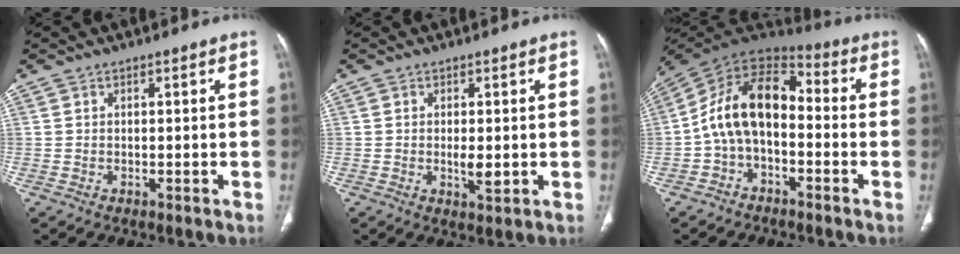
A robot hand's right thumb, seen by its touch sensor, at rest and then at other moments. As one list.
[{"total": 3.1, "force": [-0.2, 1.2, 2.9], "torque": [-0.051, -0.007, -0.004]}, {"total": 13.7, "force": [-1.9, 8.6, 10.6], "torque": [-0.172, 0.061, -0.046]}]